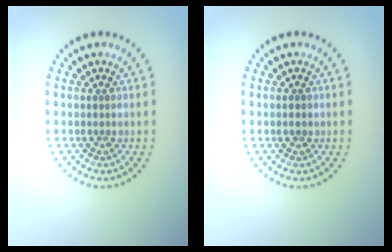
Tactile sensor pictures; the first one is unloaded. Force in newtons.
{"total": 1.0, "press": 1.0, "slide": 0.0}